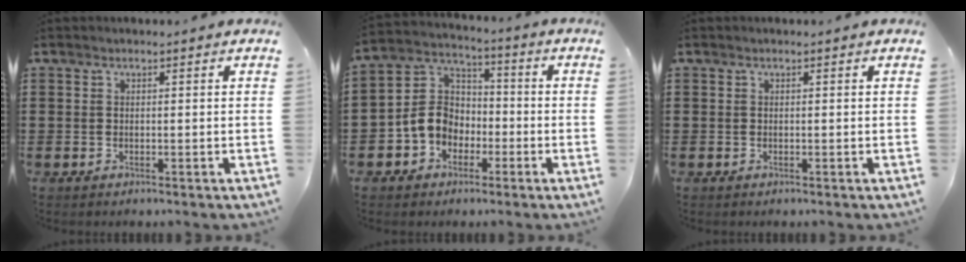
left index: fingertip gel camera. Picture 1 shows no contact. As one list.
[{"total": 7.5, "force": [-2.4, 6.4, 3.1], "torque": [-0.105, 0.009, -0.056]}, {"total": 0.0}]